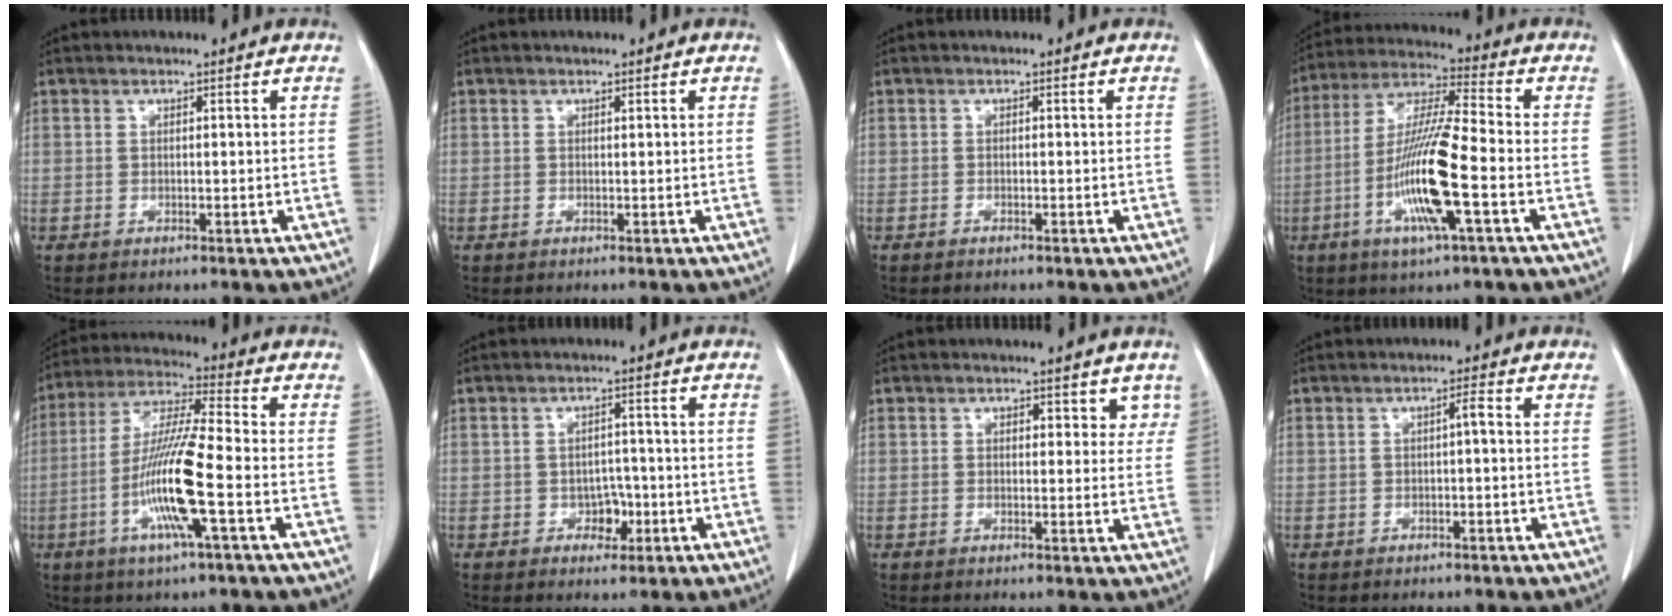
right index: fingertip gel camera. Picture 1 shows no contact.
{"total": 0.0}
{"total": 0.5, "force": [-0.5, 0.0, 0.2], "torque": [-0.010, -0.001, -0.008]}
{"total": 14.3, "force": [-4.2, 0.6, 13.7], "torque": [-0.277, -0.011, -0.084]}
{"total": 13.1, "force": [-3.7, 0.1, 12.5], "torque": [-0.254, -0.009, -0.078]}
{"total": 3.1, "force": [-1.2, 2.2, 1.8], "torque": [-0.019, 0.006, -0.013]}
{"total": 3.2, "force": [2.1, 2.0, 1.2], "torque": [0.012, -0.001, 0.021]}
{"total": 1.5, "force": [-0.1, 0.1, 1.4], "torque": [-0.023, 0.004, 0.000]}